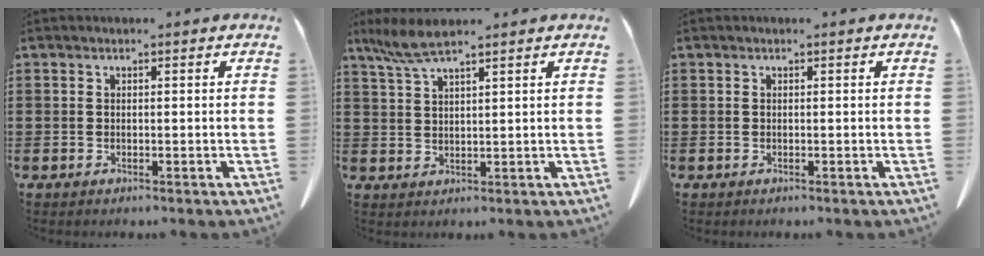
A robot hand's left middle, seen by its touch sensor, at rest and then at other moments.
{"total": 4.7, "force": [3.5, 0.6, 3.2], "torque": [-0.070, -0.001, 0.064]}
{"total": 0.0}